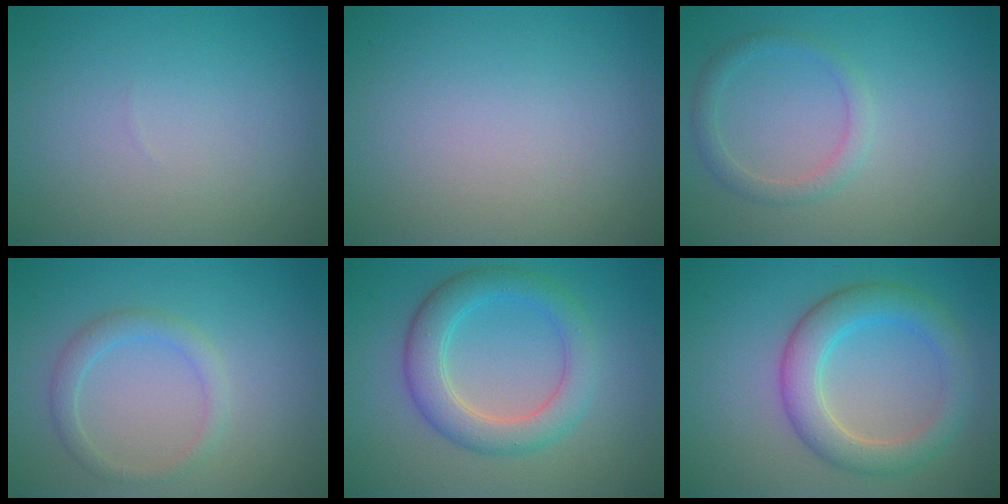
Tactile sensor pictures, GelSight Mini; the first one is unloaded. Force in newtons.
{"total": 0.0}
{"total": 1.8, "press": 1.8, "slide": 0.0}
{"total": 1.9, "press": 1.9, "slide": 0.1}
{"total": 4.7, "press": 4.7, "slide": 0.2}
{"total": 4.9, "press": 4.9, "slide": 0.0}